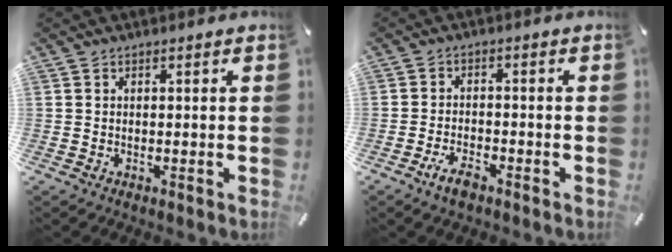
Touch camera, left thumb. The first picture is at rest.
{"total": 4.3, "force": [-3.0, 1.7, 2.5], "torque": [-0.059, 0.010, -0.060]}